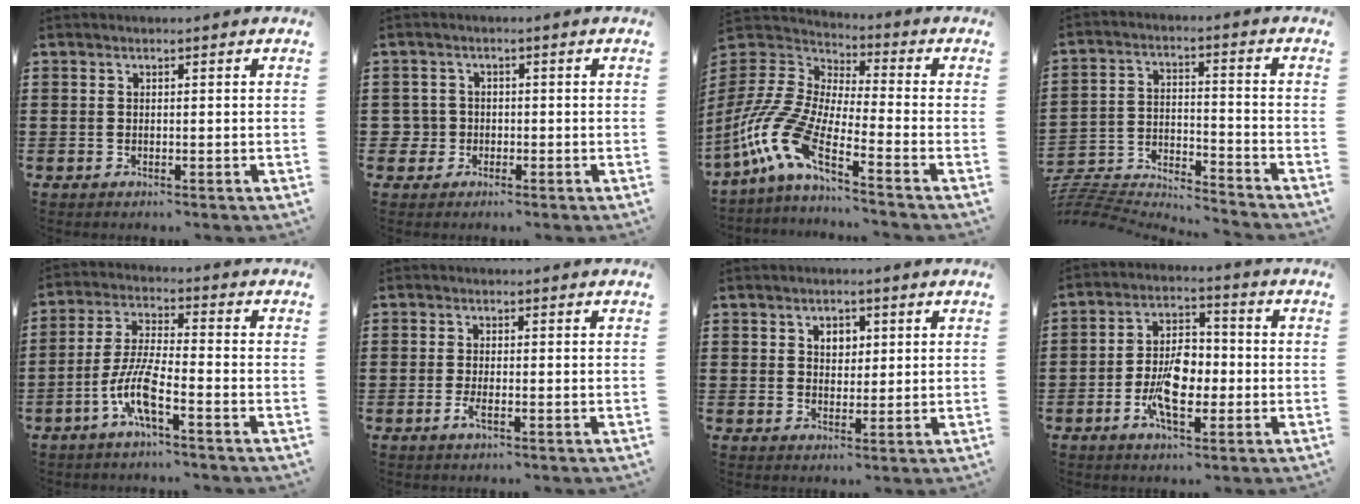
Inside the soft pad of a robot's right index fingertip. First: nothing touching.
{"total": 2.7, "force": [-1.1, 2.4, 0.5], "torque": [-0.029, -0.003, -0.028]}
{"total": 10.7, "force": [-7.5, 2.0, 7.3], "torque": [-0.209, -0.031, -0.170]}
{"total": 5.5, "force": [-5.5, 0.1, 0.4], "torque": [-0.029, -0.015, -0.120]}
{"total": 8.0, "force": [-3.9, 1.1, 6.8], "torque": [-0.161, -0.017, -0.078]}
{"total": 2.0, "force": [-0.8, 0.3, 1.9], "torque": [-0.047, -0.011, -0.017]}
{"total": 2.7, "force": [1.0, 2.1, 1.4], "torque": [-0.035, 0.009, 0.016]}
{"total": 8.0, "force": [-2.1, 4.2, 6.5], "torque": [-0.137, 0.006, -0.042]}